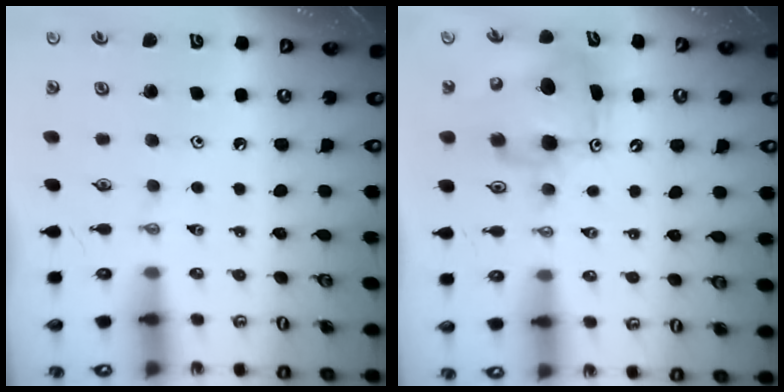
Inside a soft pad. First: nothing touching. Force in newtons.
{"total": 8.6, "press": 8.3, "slide": 2.1}